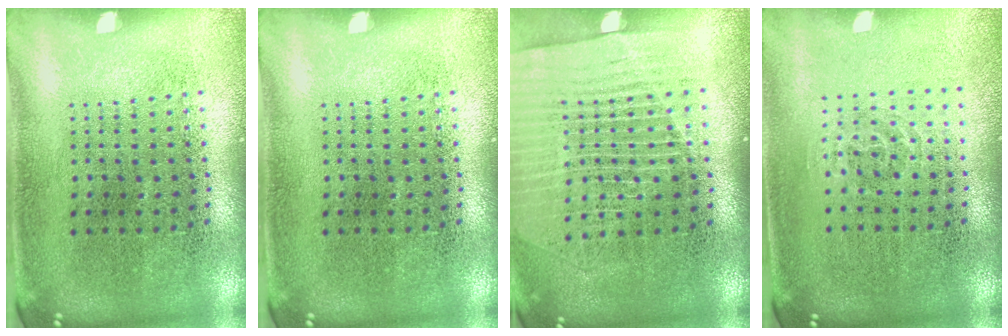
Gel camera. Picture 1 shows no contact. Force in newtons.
{"total": 0.0}
{"total": 1.4, "press": 1.3, "slide": 0.5}
{"total": 0.8, "press": 0.5, "slide": 0.7}